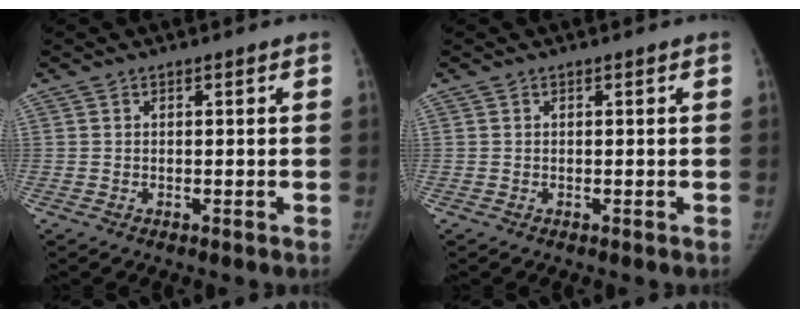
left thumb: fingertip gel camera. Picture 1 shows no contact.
{"total": 0.0}